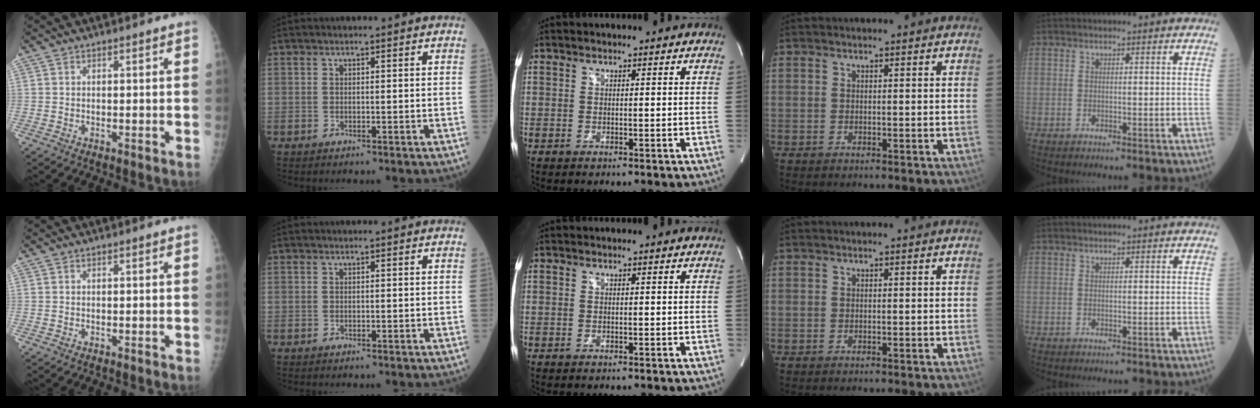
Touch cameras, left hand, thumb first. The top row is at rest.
{}